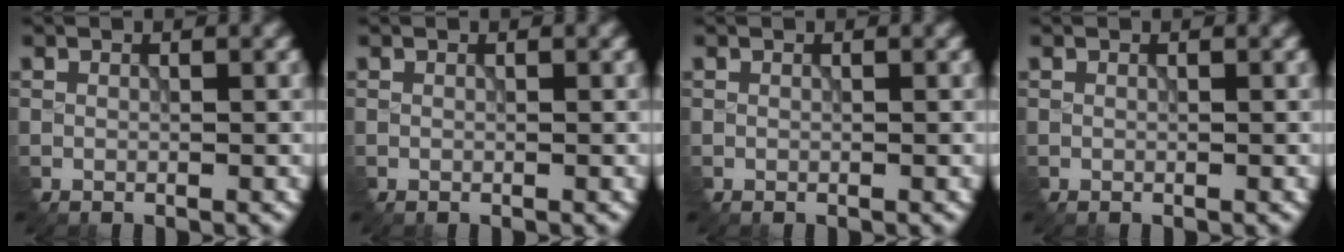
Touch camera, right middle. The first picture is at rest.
{"total": 0.0}
{"total": 0.0}
{"total": 0.0}